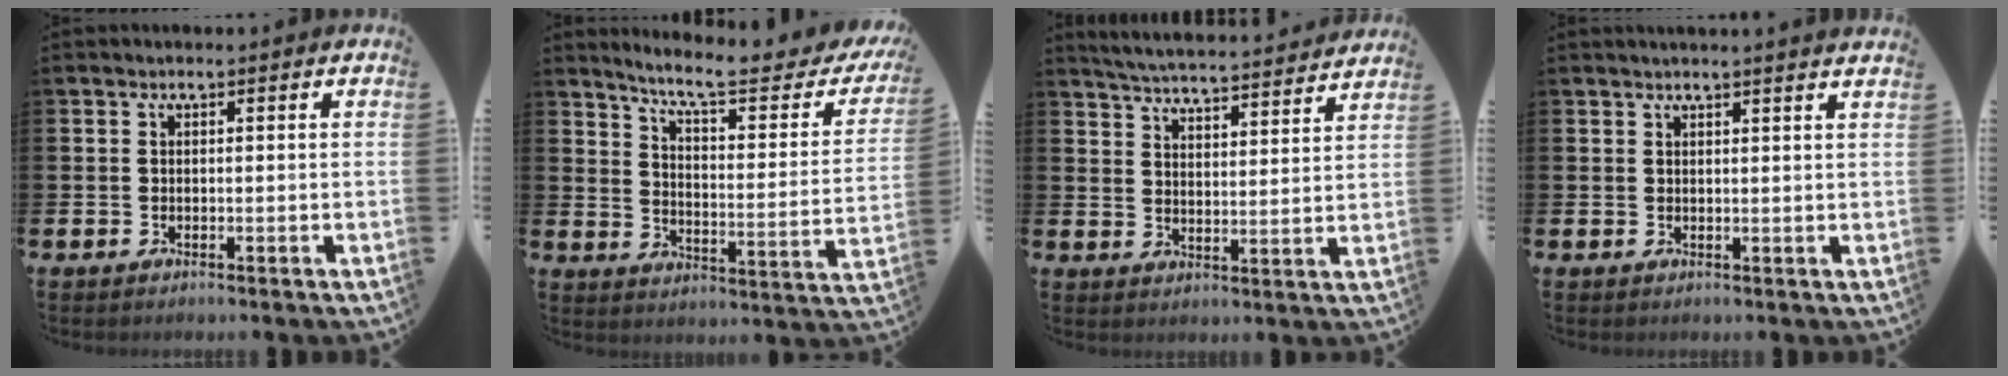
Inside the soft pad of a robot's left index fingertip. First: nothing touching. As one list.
[{"total": 8.1, "force": [7.0, 1.2, 4.0], "torque": [-0.093, -0.052, 0.111]}, {"total": 5.4, "force": [5.3, 0.0, 0.8], "torque": [-0.038, -0.041, 0.091]}, {"total": 1.5, "force": [1.5, -0.4, 0.1], "torque": [0.002, -0.008, 0.026]}]